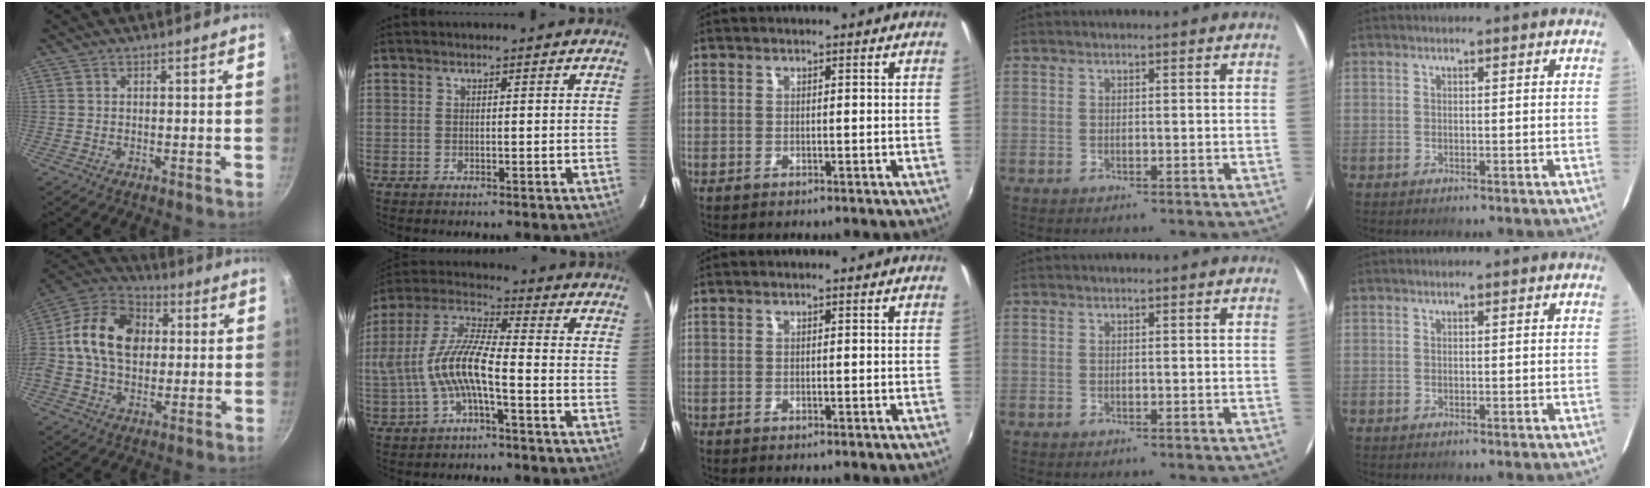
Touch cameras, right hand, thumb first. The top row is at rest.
{"thumb": {"total": 18.0, "force": [1.9, 13.1, 12.2], "torque": [-0.190, 0.028, 0.013]}, "index": {"total": 11.2, "force": [-2.9, 2.5, 10.5], "torque": [-0.226, 0.012, -0.050]}}